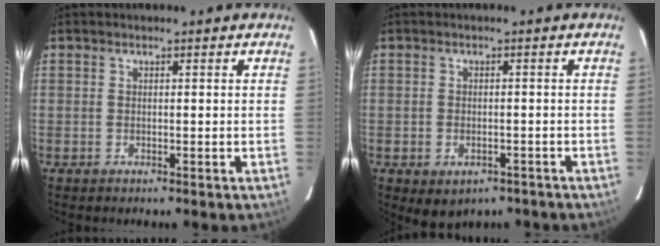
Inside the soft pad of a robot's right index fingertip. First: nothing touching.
{"total": 5.5, "force": [-3.1, 3.7, 2.6], "torque": [-0.050, -0.007, -0.029]}